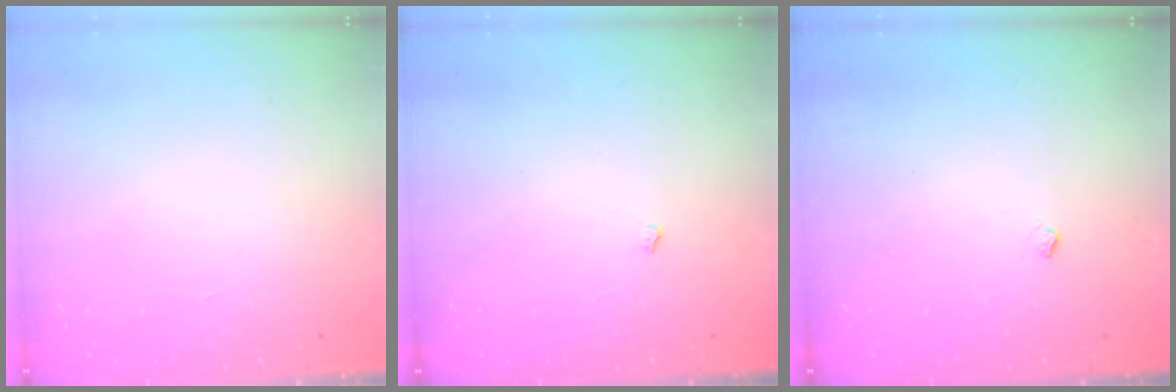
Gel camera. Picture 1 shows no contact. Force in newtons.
{"total": 3.2, "press": 3.2, "slide": 0.5}
{"total": 3.5, "press": 3.5, "slide": 0.5}